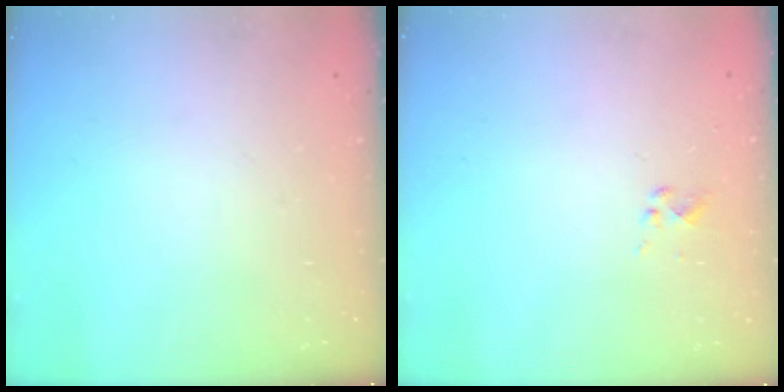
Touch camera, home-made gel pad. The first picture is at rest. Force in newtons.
{"total": 0.9, "press": 0.8, "slide": 0.3}